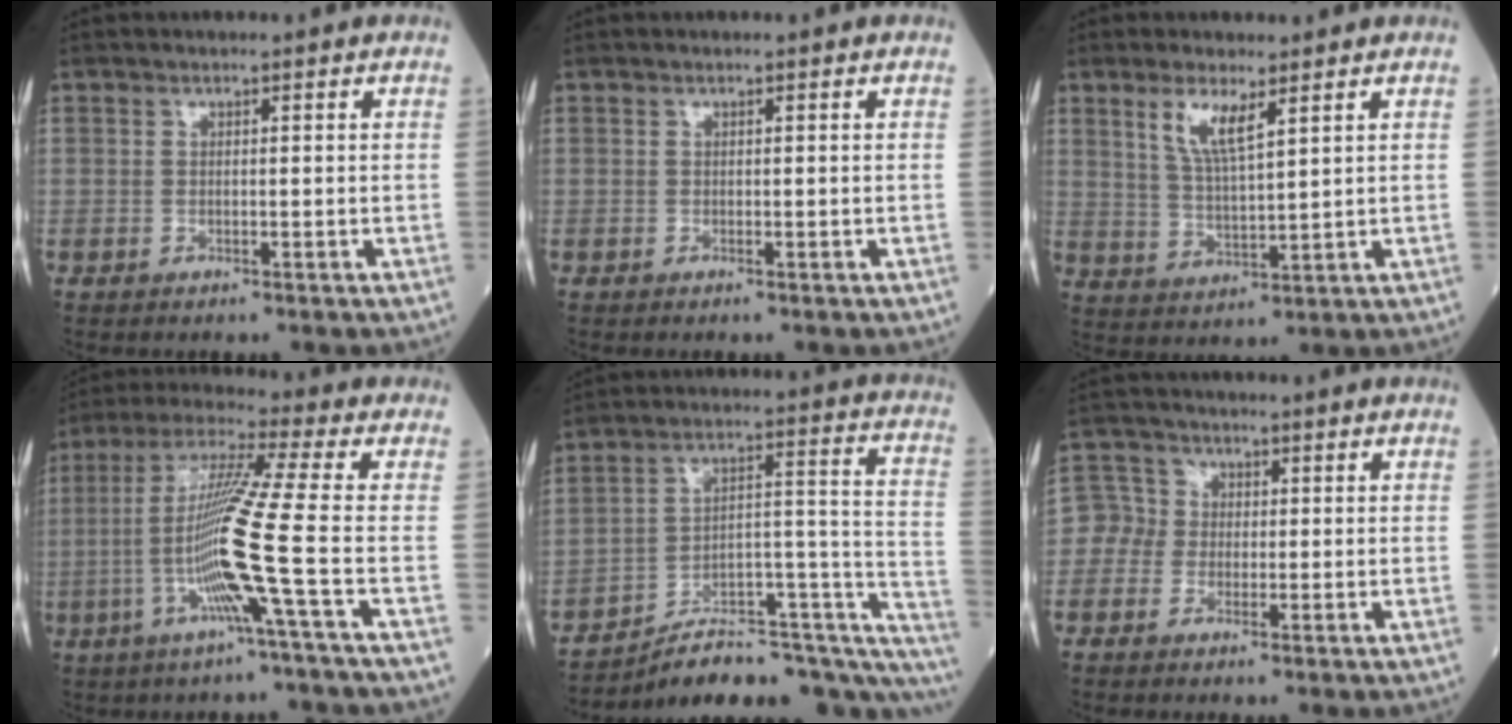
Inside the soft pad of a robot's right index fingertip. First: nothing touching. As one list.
[{"total": 0.0}, {"total": 6.0, "force": [3.4, 1.0, 4.9], "torque": [-0.101, -0.007, 0.069]}, {"total": 12.7, "force": [-3.3, -2.7, 12.0], "torque": [-0.238, -0.005, -0.072]}, {"total": 21.7, "force": [-17.5, 5.5, 11.5], "torque": [-0.091, 0.066, -0.244]}, {"total": 3.7, "force": [-0.6, 3.6, 0.6], "torque": [-0.002, 0.018, -0.019]}]